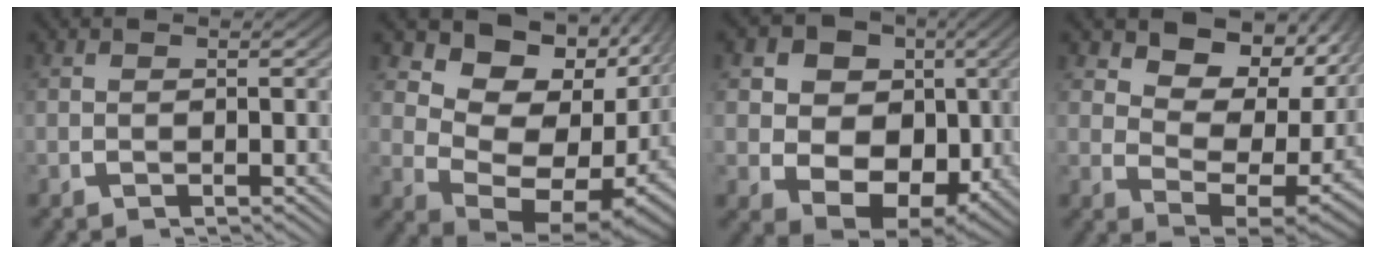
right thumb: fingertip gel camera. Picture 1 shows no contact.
{"total": 14.3, "force": [0.4, 9.8, 10.4], "torque": [-0.173, -0.026, 0.007]}
{"total": 14.1, "force": [-0.3, 11.3, 8.5], "torque": [-0.184, -0.052, 0.002]}
{"total": 10.3, "force": [2.7, 6.7, 7.4], "torque": [-0.116, -0.005, 0.031]}